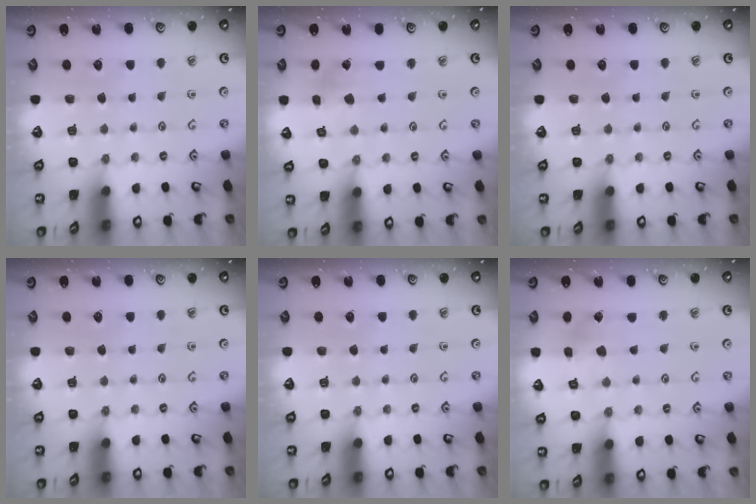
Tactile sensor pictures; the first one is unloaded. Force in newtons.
{"total": 2.3, "press": 2.3, "slide": 0.3}
{"total": 0.0}
{"total": 0.0}
{"total": 0.0}
{"total": 2.6, "press": 2.6, "slide": 0.2}